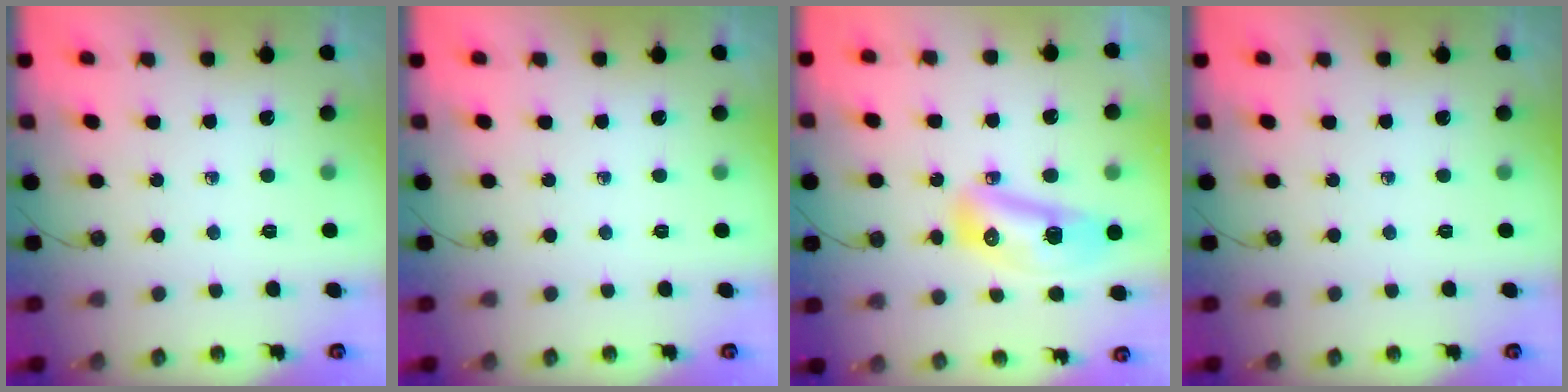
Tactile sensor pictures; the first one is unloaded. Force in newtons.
{"total": 0.0}
{"total": 12.9, "press": 12.9, "slide": 1.5}
{"total": 0.0}